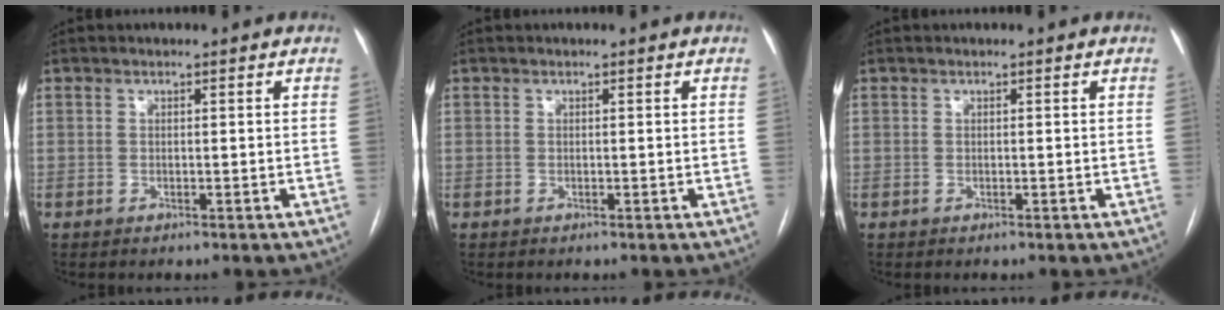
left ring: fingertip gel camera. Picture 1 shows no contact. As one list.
[{"total": 0.0}, {"total": 0.0}]